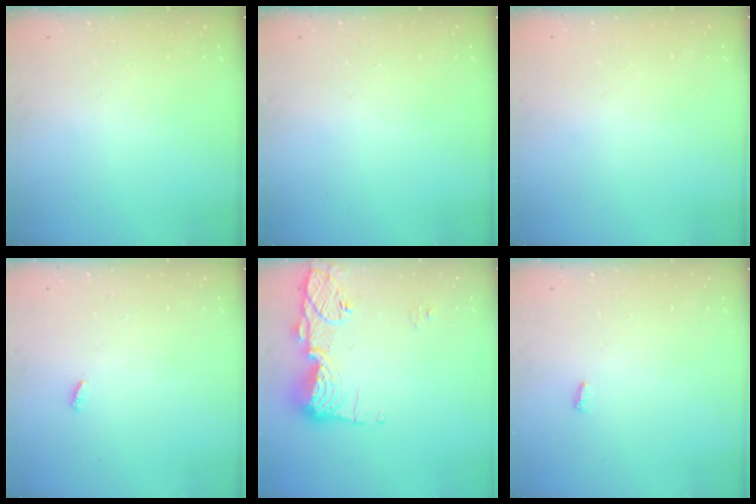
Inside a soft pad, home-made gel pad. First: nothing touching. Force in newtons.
{"total": 0.0}
{"total": 0.9, "press": 0.9, "slide": 0.0}
{"total": 1.9, "press": 1.9, "slide": 0.3}
{"total": 14.2, "press": 14.2, "slide": 1.5}
{"total": 2.8, "press": 2.8, "slide": 0.5}